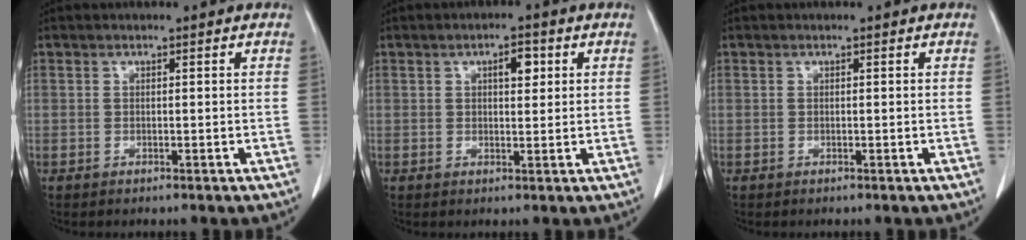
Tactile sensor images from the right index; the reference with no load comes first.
{"total": 3.2, "force": [1.2, 1.3, 2.6], "torque": [-0.040, 0.003, 0.016]}
{"total": 0.0}